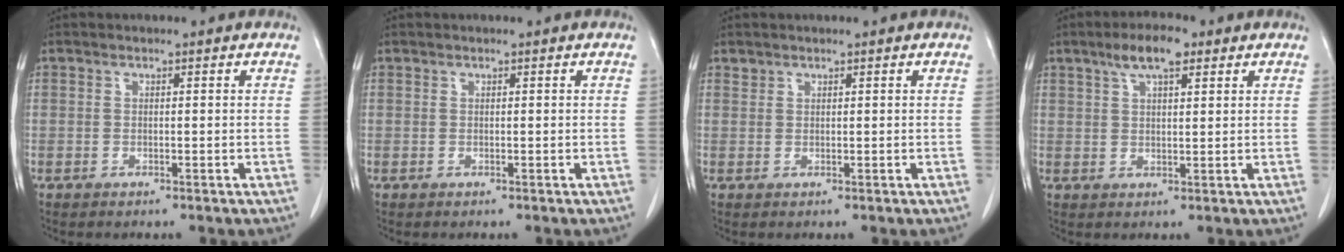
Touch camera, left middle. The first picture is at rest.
{"total": 0.0}
{"total": 0.7, "force": [0.7, 0.2, -0.1], "torque": [0.000, 0.001, 0.012]}
{"total": 5.8, "force": [3.6, 1.5, 4.3], "torque": [-0.083, 0.010, 0.061]}